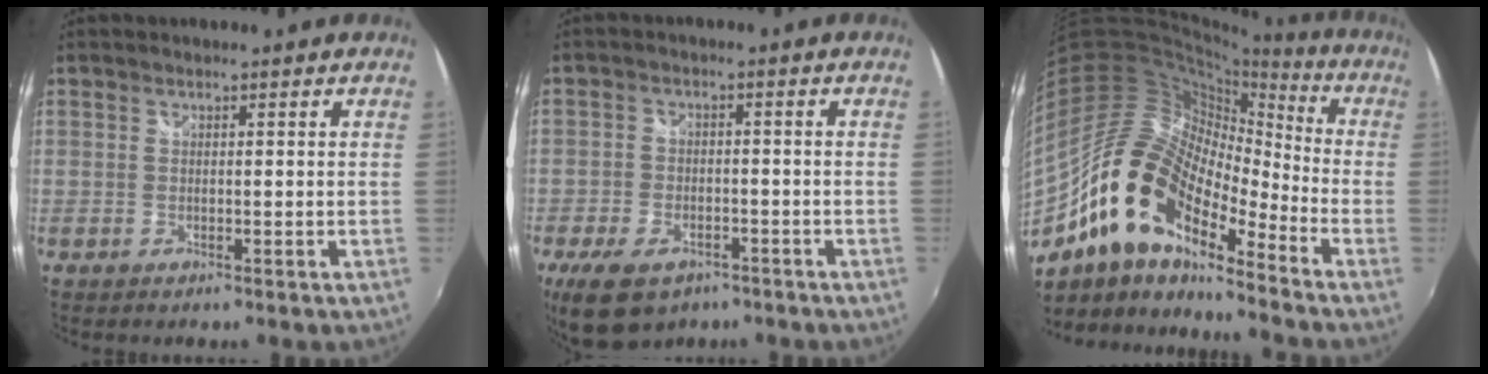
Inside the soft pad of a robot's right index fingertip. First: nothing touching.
{"total": 11.2, "force": [-7.2, 6.2, 6.0], "torque": [-0.147, -0.019, -0.118]}
{"total": 18.9, "force": [-11.7, 7.9, 12.6], "torque": [-0.218, -0.019, -0.233]}